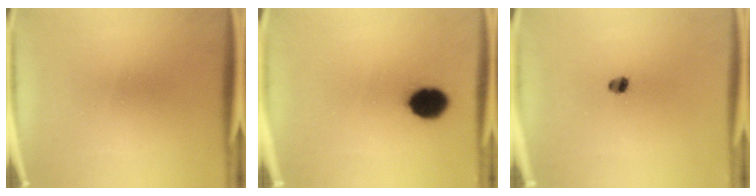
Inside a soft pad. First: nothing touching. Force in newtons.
{"total": 8.6}
{"total": 2.3}